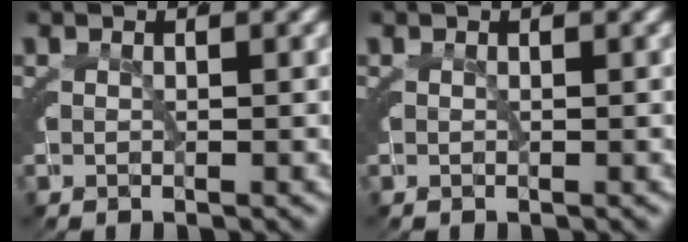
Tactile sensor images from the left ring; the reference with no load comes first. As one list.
[{"total": 0.0}]